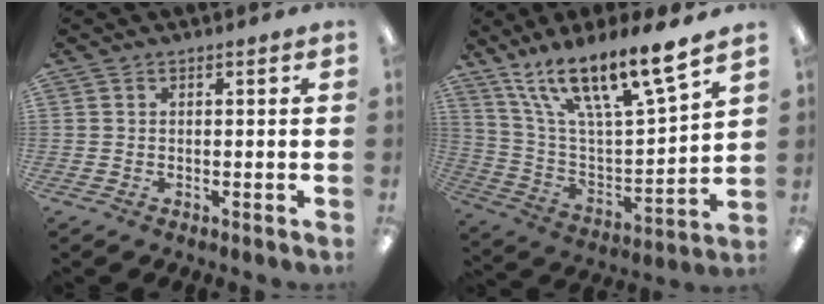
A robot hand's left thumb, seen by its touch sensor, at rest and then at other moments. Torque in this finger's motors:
{"motor_torque": [0.69, 0.26, 1.69, -1.08, 0.40]}